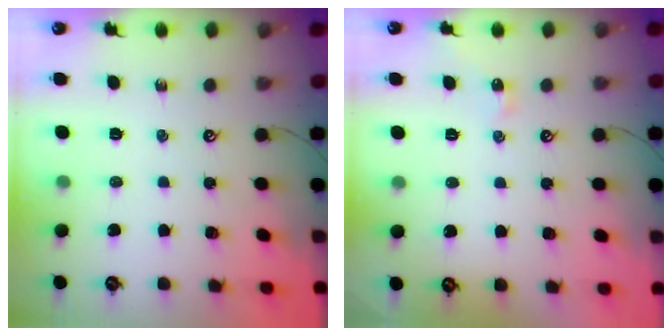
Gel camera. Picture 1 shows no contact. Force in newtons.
{"total": 2.2, "press": 2.1, "slide": 0.6}